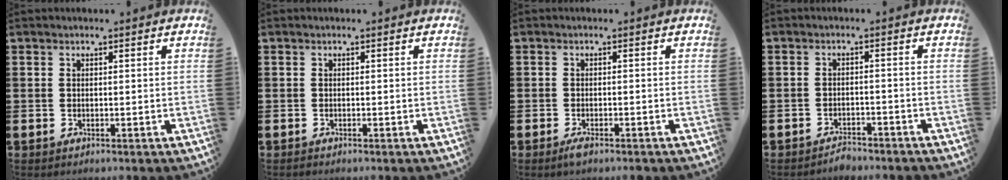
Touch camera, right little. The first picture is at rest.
{"total": 0.0}
{"total": 1.4, "force": [-0.7, 0.4, 1.2], "torque": [-0.022, 0.001, -0.015]}
{"total": 1.8, "force": [-1.7, 0.3, 0.0], "torque": [-0.007, 0.004, -0.038]}